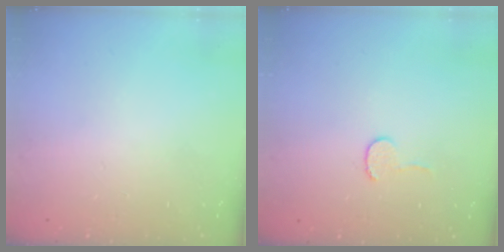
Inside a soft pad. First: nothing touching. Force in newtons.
{"total": 4.1, "press": 4.1, "slide": 0.4}